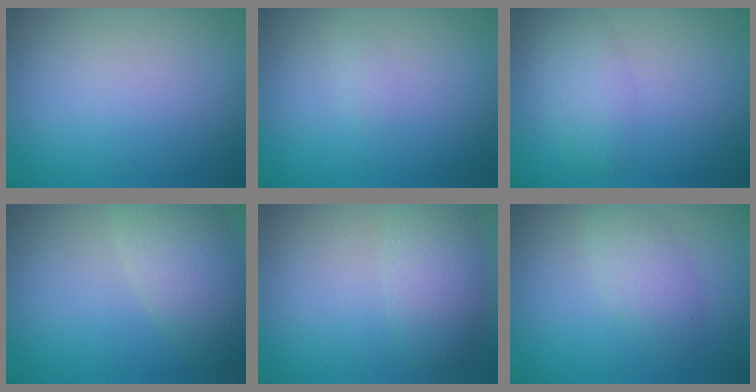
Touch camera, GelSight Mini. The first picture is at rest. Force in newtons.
{"total": 0.6, "press": 0.6, "slide": 0.0}
{"total": 2.8, "press": 2.8, "slide": 0.1}
{"total": 5.7, "press": 5.7, "slide": 0.4}
{"total": 3.8, "press": 3.8, "slide": 0.2}
{"total": 2.7, "press": 2.7, "slide": 0.2}